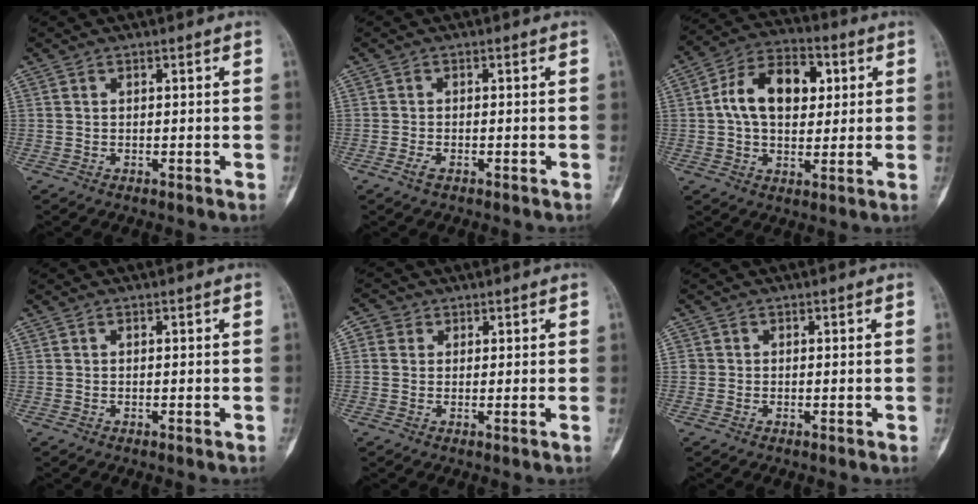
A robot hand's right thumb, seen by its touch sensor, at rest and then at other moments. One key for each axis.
{"total": 1.3, "fx": -0.9, "fy": 0.6, "fz": 0.7, "tx": -0.022, "ty": 0.001, "tz": -0.018}
{"total": 14.0, "fx": 2.6, "fy": 9.1, "fz": 10.4, "tx": -0.149, "ty": 0.016, "tz": 0.034}
{"total": 0.0}
{"total": 2.3, "fx": 0.8, "fy": 2.0, "fz": 0.6, "tx": 0.001, "ty": 0.000, "tz": 0.003}
{"total": 0.9, "fx": -0.1, "fy": 0.9, "fz": 0.0, "tx": 0.011, "ty": 0.007, "tz": -0.006}